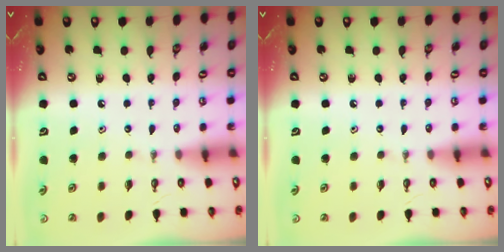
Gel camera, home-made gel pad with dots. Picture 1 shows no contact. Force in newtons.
{"total": 0.0}